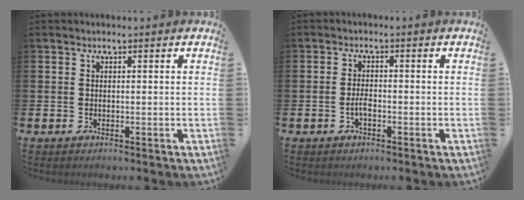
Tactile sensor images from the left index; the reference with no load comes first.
{"total": 1.9, "force": [-0.8, 0.7, 1.6], "torque": [-0.030, 0.002, -0.016]}